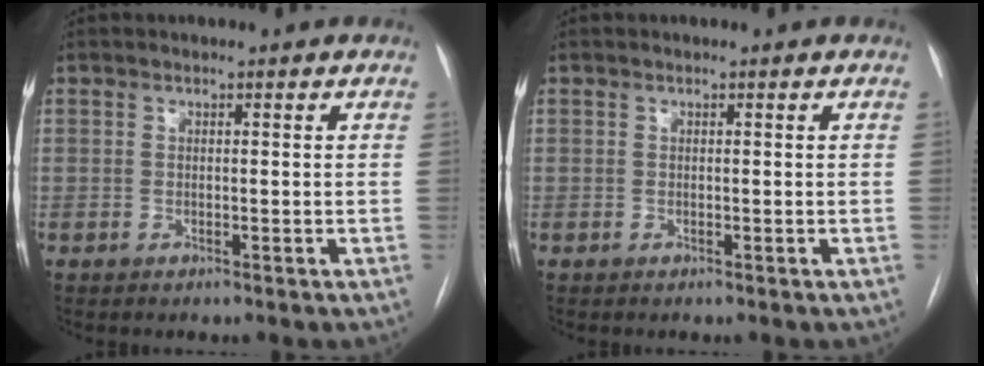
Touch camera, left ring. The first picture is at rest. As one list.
[{"total": 0.0}]